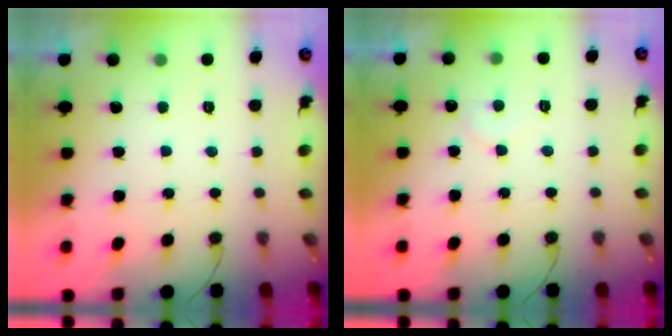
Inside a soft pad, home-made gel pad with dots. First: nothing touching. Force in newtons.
{"total": 4.9, "press": 4.9, "slide": 0.4}